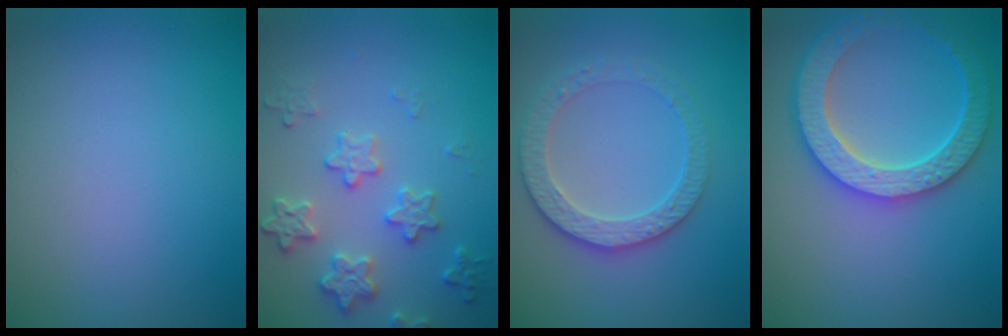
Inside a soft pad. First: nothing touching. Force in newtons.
{"total": 3.7, "press": 3.5, "slide": 1.4}
{"total": 3.4, "press": 3.3, "slide": 0.6}
{"total": 5.4, "press": 5.0, "slide": 1.9}